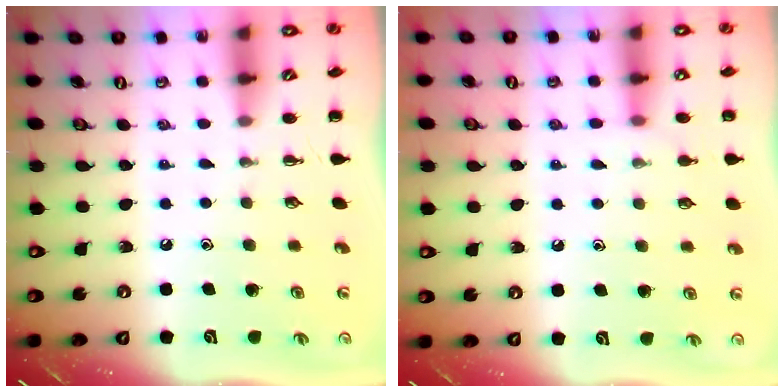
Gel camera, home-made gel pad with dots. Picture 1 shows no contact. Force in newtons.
{"total": 5.7, "press": 5.5, "slide": 1.5}